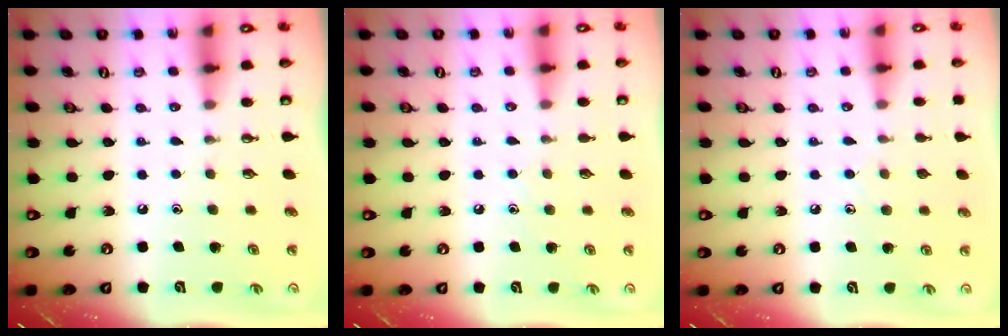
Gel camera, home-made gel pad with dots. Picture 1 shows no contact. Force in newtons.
{"total": 5.9, "press": 5.9, "slide": 0.6}
{"total": 5.3, "press": 5.2, "slide": 0.5}